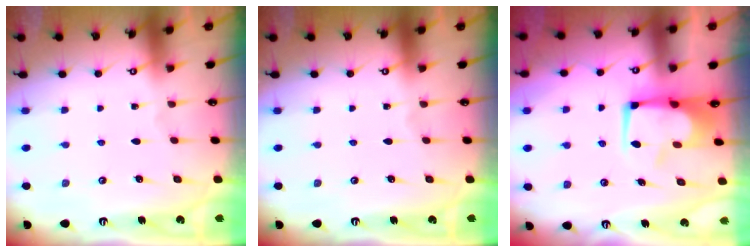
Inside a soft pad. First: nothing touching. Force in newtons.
{"total": 0.0}
{"total": 2.4, "press": 2.3, "slide": 0.8}